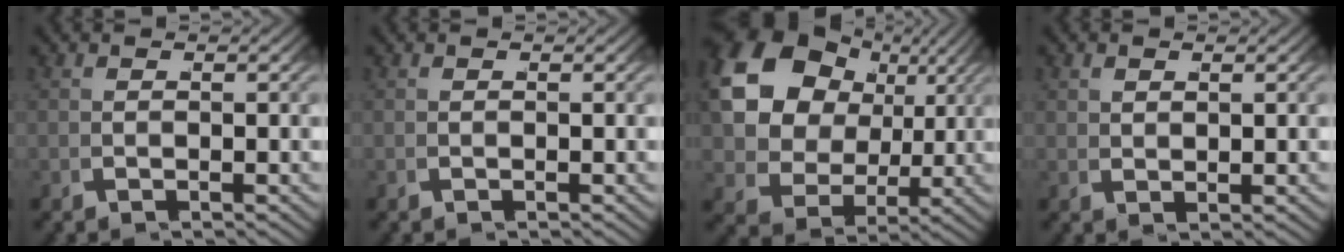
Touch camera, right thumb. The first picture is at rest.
{"total": 0.0}
{"total": 15.1, "force": [2.9, 11.5, 9.3], "torque": [-0.221, -0.026, 0.055]}
{"total": 1.2, "force": [1.0, 0.5, 0.6], "torque": [-0.011, -0.002, 0.025]}